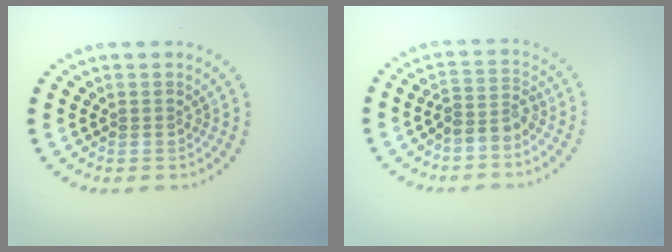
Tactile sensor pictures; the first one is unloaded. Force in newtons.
{"total": 2.5, "press": 2.0, "slide": 1.5}